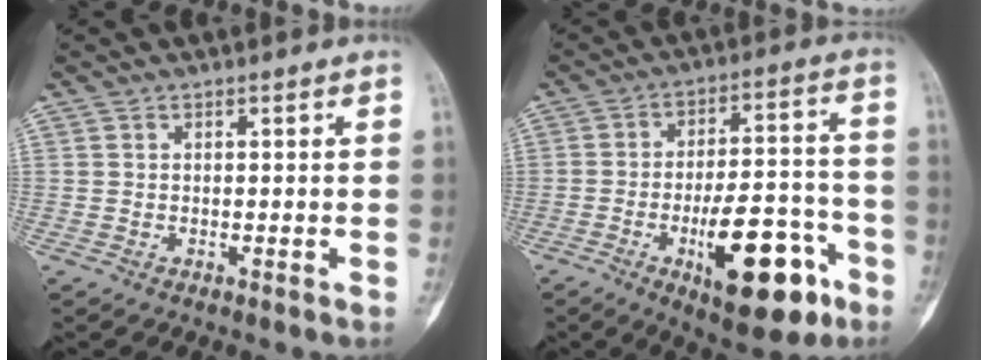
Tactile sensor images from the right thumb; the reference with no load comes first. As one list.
[{"total": 18.4, "force": [-8.0, 7.4, 14.8], "torque": [-0.199, 0.041, -0.110]}]